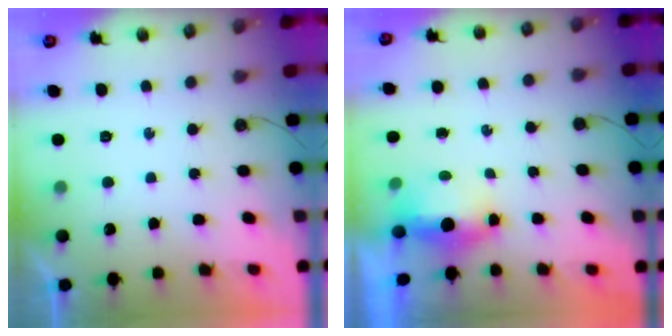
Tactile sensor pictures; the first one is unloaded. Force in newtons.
{"total": 5.1, "press": 4.8, "slide": 1.6}